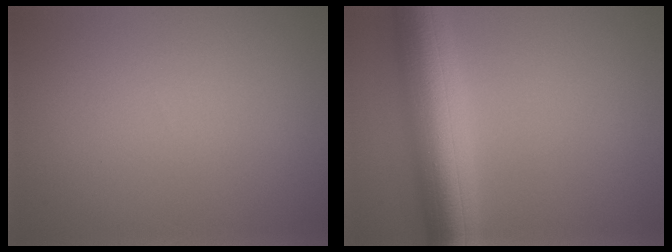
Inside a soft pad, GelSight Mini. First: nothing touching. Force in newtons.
{"total": 9.5, "press": 9.5, "slide": 0.2}